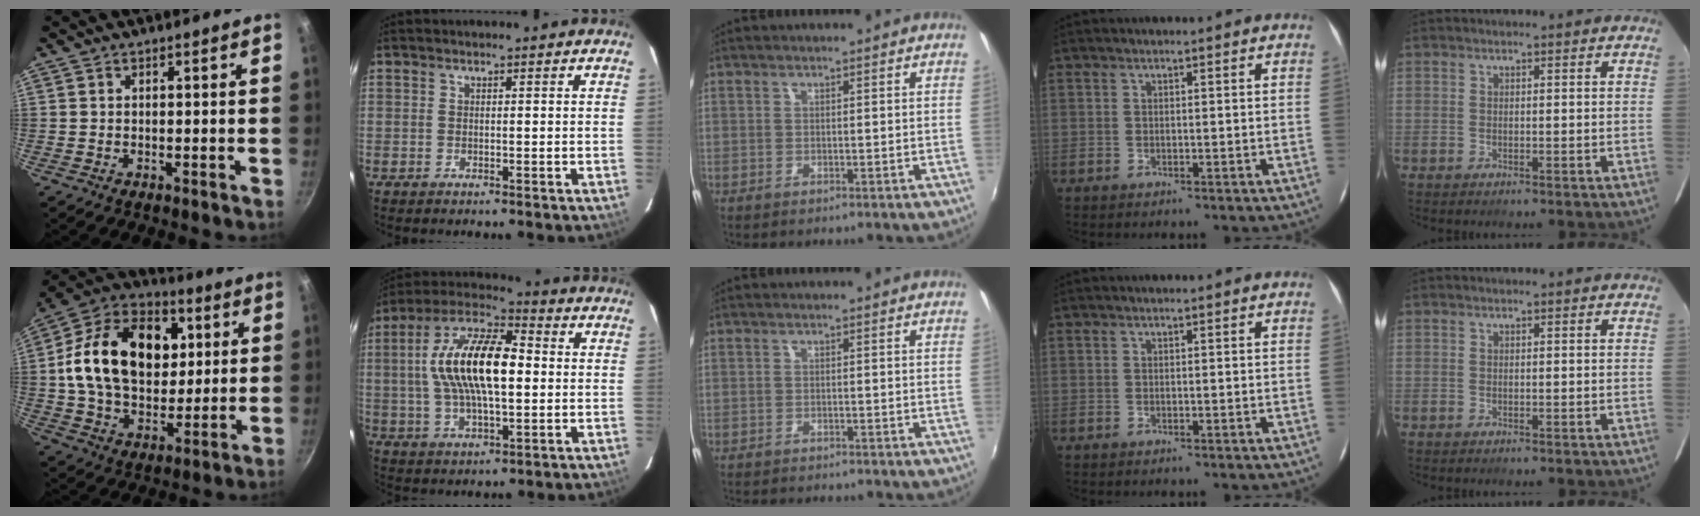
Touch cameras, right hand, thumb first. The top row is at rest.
{"thumb": {"total": 24.6, "force": [4.8, 17.0, 17.1], "torque": [-0.260, 0.013, 0.072]}, "index": {"total": 17.4, "force": [1.4, 6.9, 16.0], "torque": [-0.306, 0.017, 0.017]}, "middle": {"total": 5.0, "force": [-4.6, 0.7, 1.6], "torque": [-0.043, -0.016, -0.072]}}